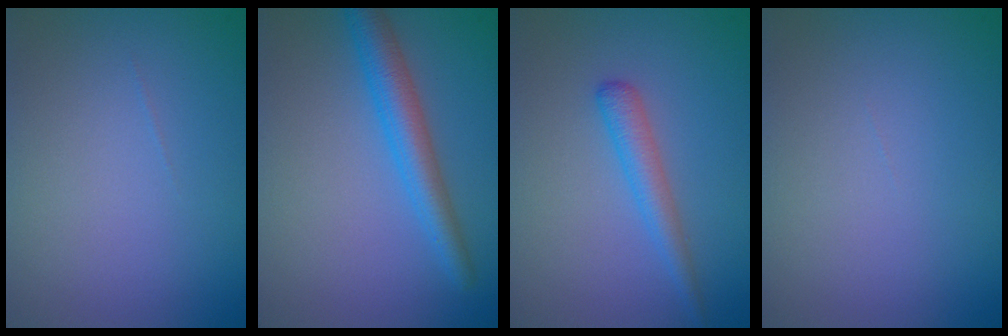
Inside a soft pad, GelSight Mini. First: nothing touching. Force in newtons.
{"total": 3.7, "press": 3.7, "slide": 0.1}
{"total": 2.2, "press": 2.2, "slide": 0.0}
{"total": 0.0}